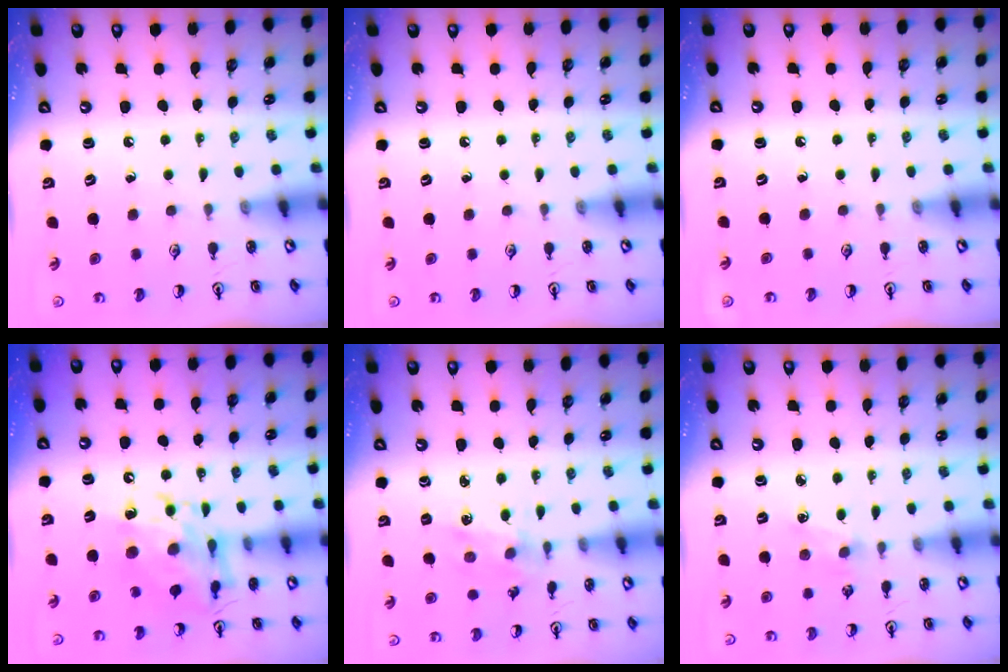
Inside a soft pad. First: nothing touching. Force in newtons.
{"total": 0.0}
{"total": 0.0}
{"total": 12.9, "press": 12.9, "slide": 0.8}
{"total": 2.0, "press": 2.0, "slide": 0.5}
{"total": 2.9, "press": 2.9, "slide": 0.4}